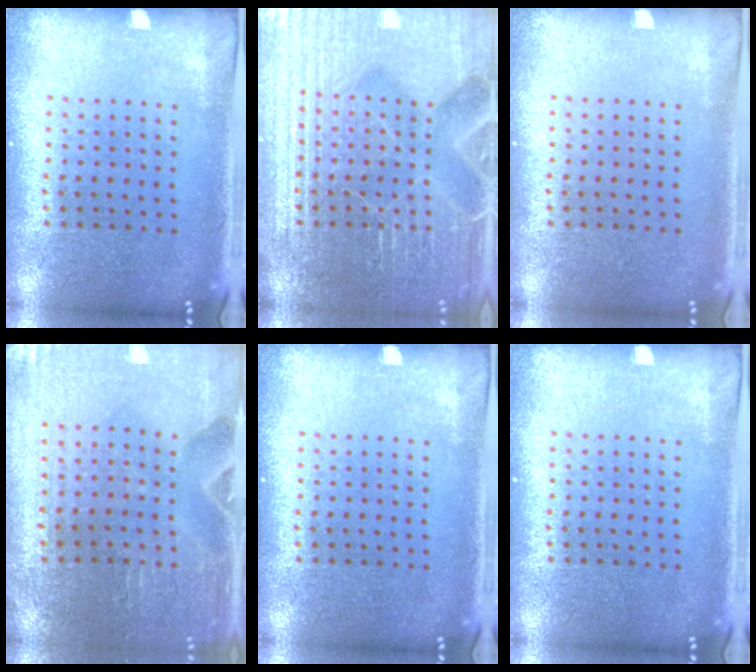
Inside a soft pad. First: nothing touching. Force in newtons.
{"total": 7.6, "press": 7.5, "slide": 1.0}
{"total": 0.0}
{"total": 0.6, "press": 0.6, "slide": 0.0}
{"total": 0.0}
{"total": 0.0}